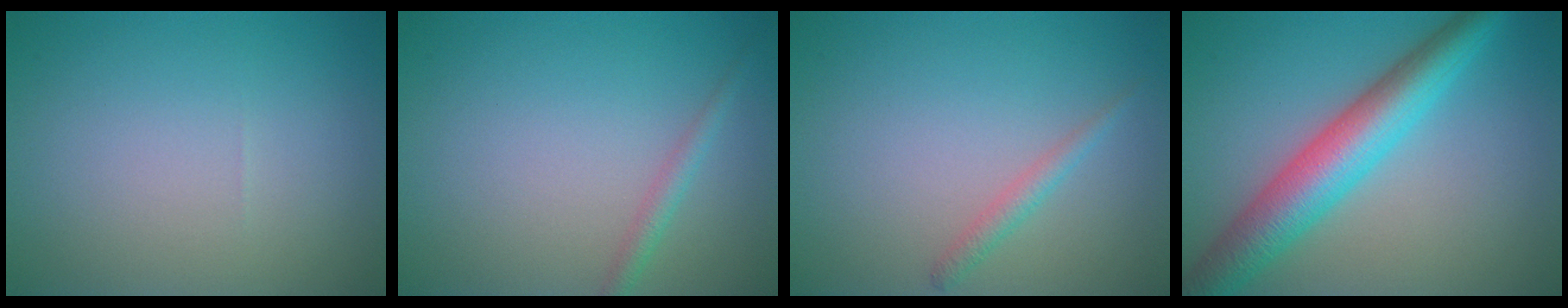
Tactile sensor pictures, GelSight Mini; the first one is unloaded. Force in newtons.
{"total": 1.4, "press": 1.4, "slide": 0.0}
{"total": 1.4, "press": 1.4, "slide": 0.1}
{"total": 7.2, "press": 7.2, "slide": 0.2}